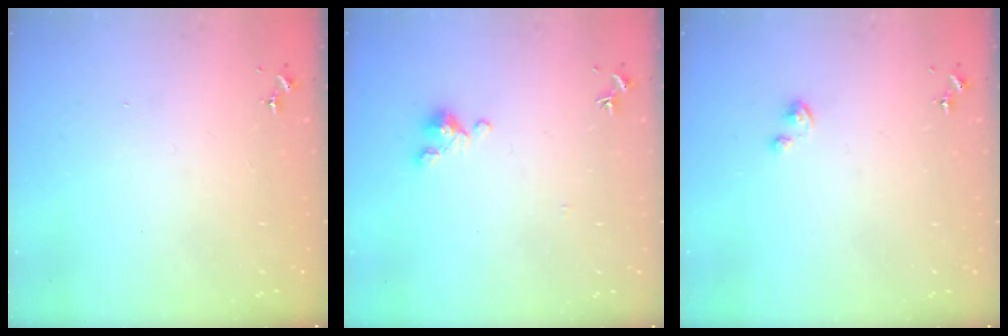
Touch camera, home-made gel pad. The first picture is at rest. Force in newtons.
{"total": 2.9, "press": 2.9, "slide": 0.4}
{"total": 0.9, "press": 0.9, "slide": 0.1}